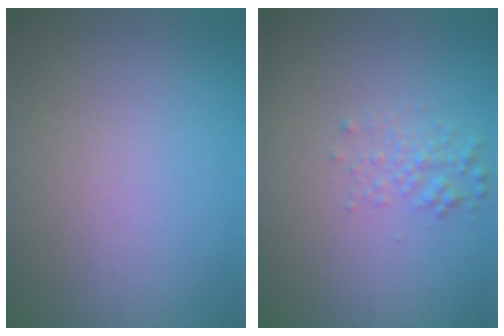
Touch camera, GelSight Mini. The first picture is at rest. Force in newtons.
{"total": 1.6, "press": 1.6, "slide": 0.0}